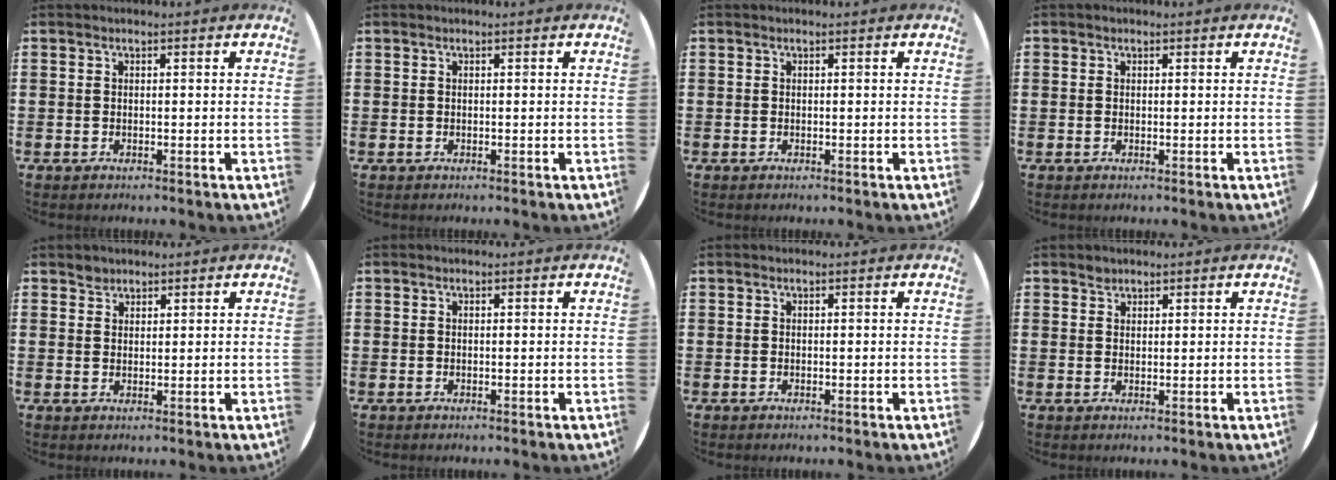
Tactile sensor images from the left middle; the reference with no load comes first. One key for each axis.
{"total": 0.0}
{"total": 0.0}
{"total": 0.0}
{"total": 1.5, "fx": 1.3, "fy": 0.7, "fz": -0.1, "tx": 0.009, "ty": -0.004, "tz": 0.026}
{"total": 0.0}
{"total": 0.0}
{"total": 1.1, "fx": 1.0, "fy": 0.5, "fz": 0.0, "tx": 0.007, "ty": -0.002, "tz": 0.018}